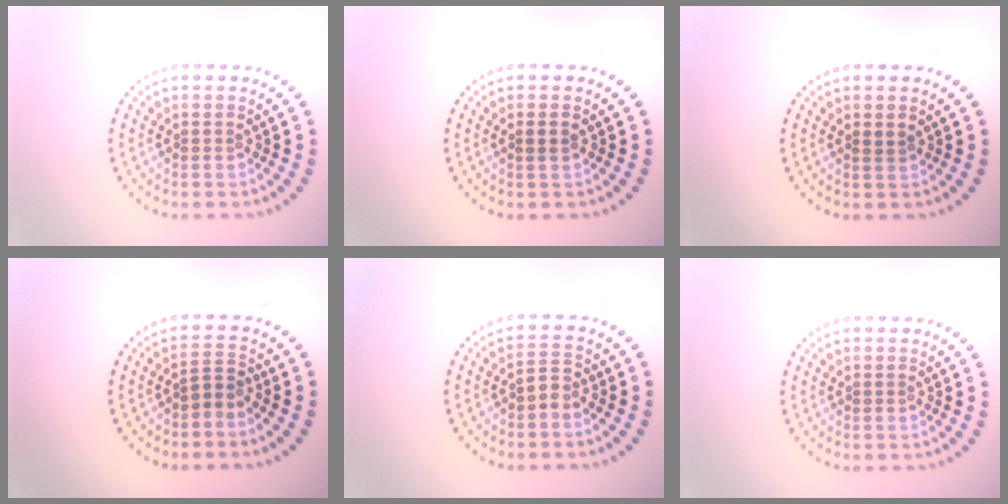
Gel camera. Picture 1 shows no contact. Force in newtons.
{"total": 0.9, "press": 0.9, "slide": 0.2}
{"total": 0.7, "press": 0.6, "slide": 0.3}
{"total": 1.8, "press": 1.2, "slide": 1.2}
{"total": 1.4, "press": 1.2, "slide": 0.7}
{"total": 0.0}